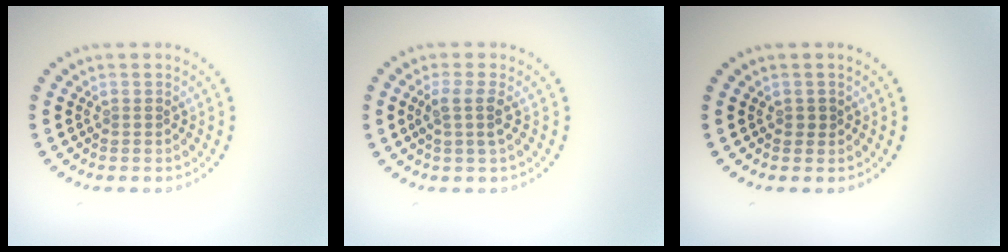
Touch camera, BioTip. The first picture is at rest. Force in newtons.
{"total": 1.9, "press": 1.6, "slide": 1.1}
{"total": 0.7, "press": 0.7, "slide": 0.1}